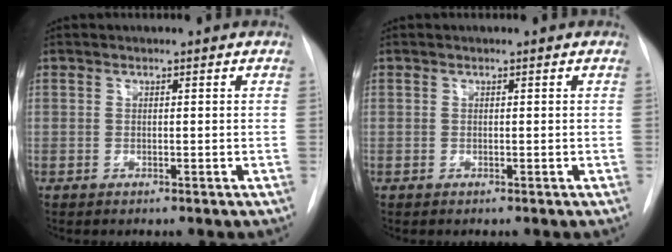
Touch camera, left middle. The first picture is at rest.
{"total": 0.0}